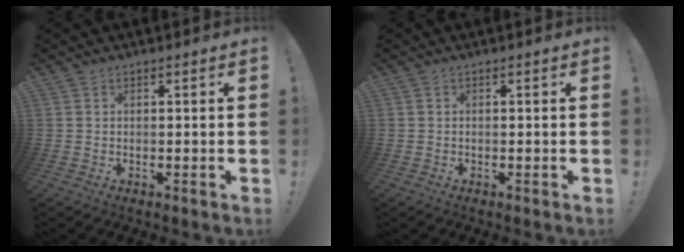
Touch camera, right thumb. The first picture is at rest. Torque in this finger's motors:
{"motor_torque": [-0.07, -0.30, -0.06, 0.17, 0.00]}